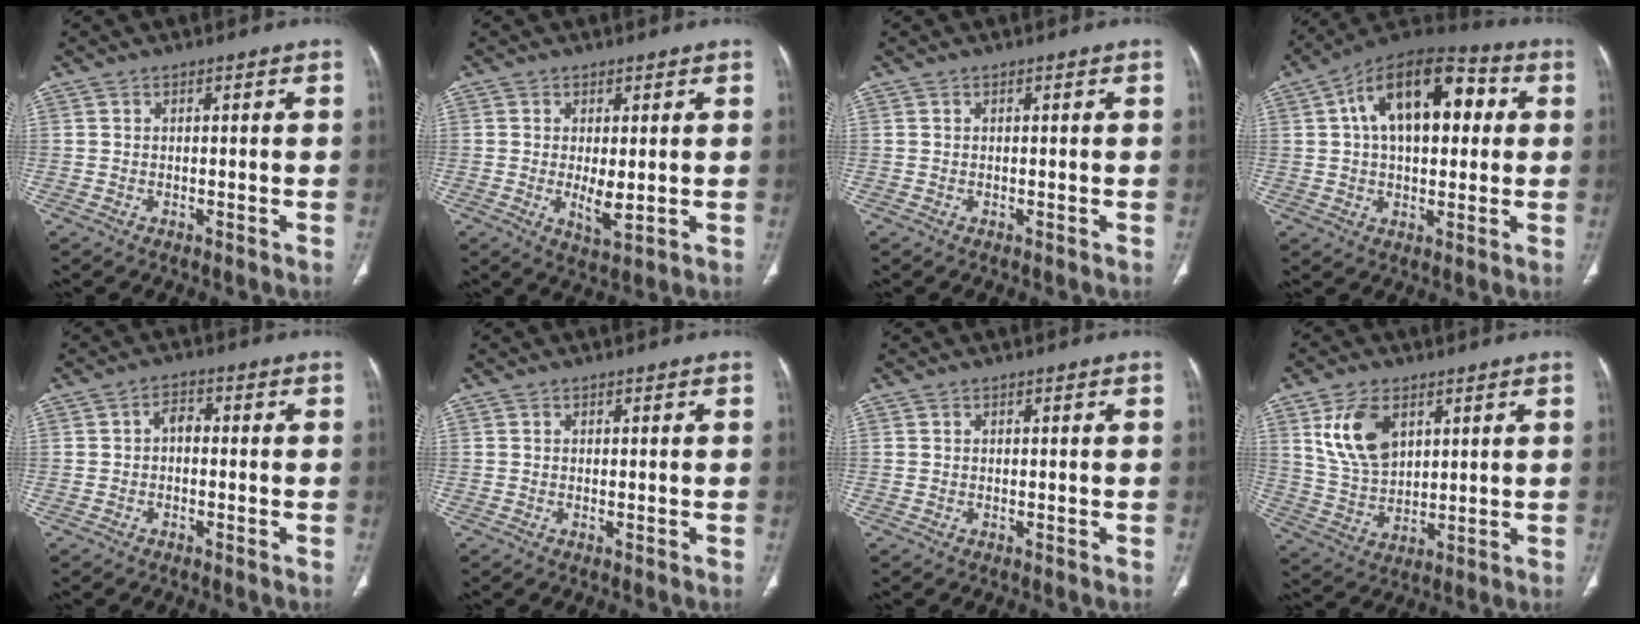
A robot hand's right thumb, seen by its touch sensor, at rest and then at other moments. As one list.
[{"total": 4.7, "force": [-0.2, 1.9, 4.3], "torque": [-0.074, -0.015, 0.003]}, {"total": 0.0}, {"total": 19.0, "force": [4.1, 10.6, 15.2], "torque": [-0.209, 0.028, 0.055]}, {"total": 2.5, "force": [-0.3, 1.7, 1.9], "torque": [-0.022, 0.013, -0.013]}, {"total": 0.0}, {"total": 0.0}, {"total": 11.3, "force": [4.7, 6.9, 7.5], "torque": [-0.126, -0.017, 0.101]}]